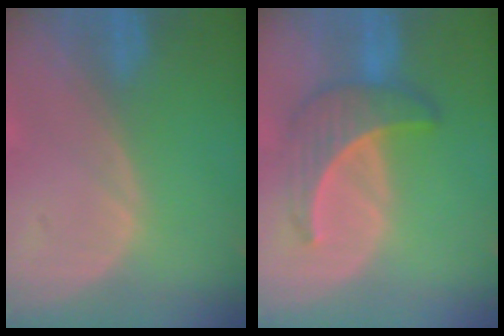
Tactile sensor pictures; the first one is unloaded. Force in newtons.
{"total": 6.5, "press": 6.3, "slide": 1.7}